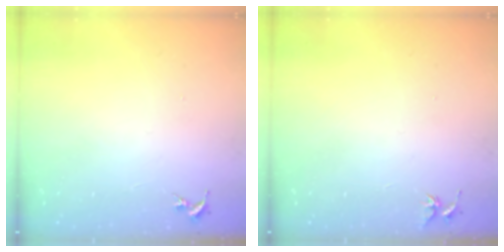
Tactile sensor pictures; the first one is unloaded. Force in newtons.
{"total": 3.7, "press": 3.7, "slide": 0.4}